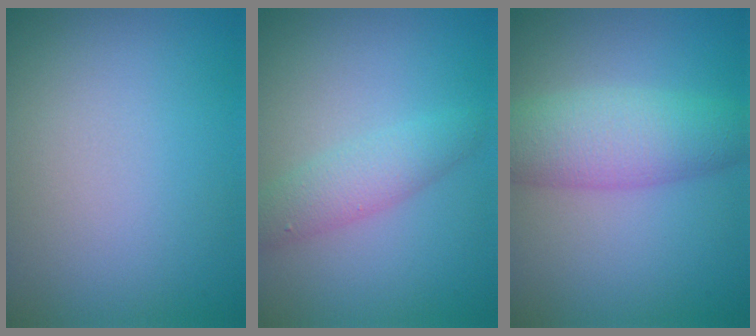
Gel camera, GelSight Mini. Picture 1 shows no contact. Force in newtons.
{"total": 2.8, "press": 2.8, "slide": 0.1}
{"total": 5.5, "press": 5.5, "slide": 0.1}